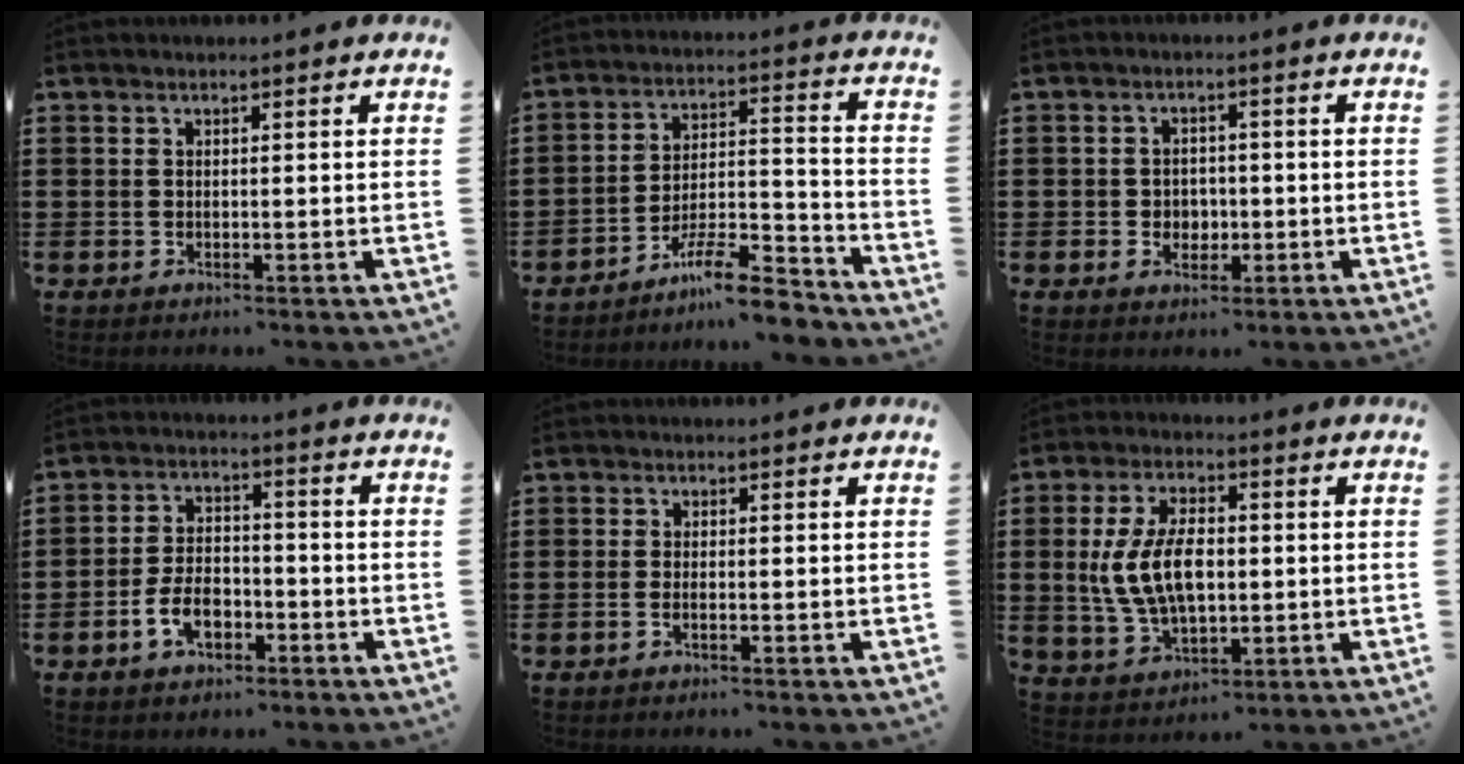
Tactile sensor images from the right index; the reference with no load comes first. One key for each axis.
{"total": 9.5, "fx": -8.2, "fy": 1.3, "fz": 4.5, "tx": -0.068, "ty": 0.027, "tz": -0.154}
{"total": 2.6, "fx": -0.7, "fy": 2.3, "fz": 0.9, "tx": -0.026, "ty": 0.006, "tz": -0.019}
{"total": 5.9, "fx": -2.8, "fy": 3.3, "fz": 4.1, "tx": -0.089, "ty": 0.002, "tz": -0.054}
{"total": 0.9, "fx": -0.5, "fy": -0.3, "fz": 0.7, "tx": -0.013, "ty": -0.008, "tz": -0.008}
{"total": 9.5, "fx": 0.1, "fy": 5.2, "fz": 7.9, "tx": -0.177, "ty": 0.008, "tz": -0.004}